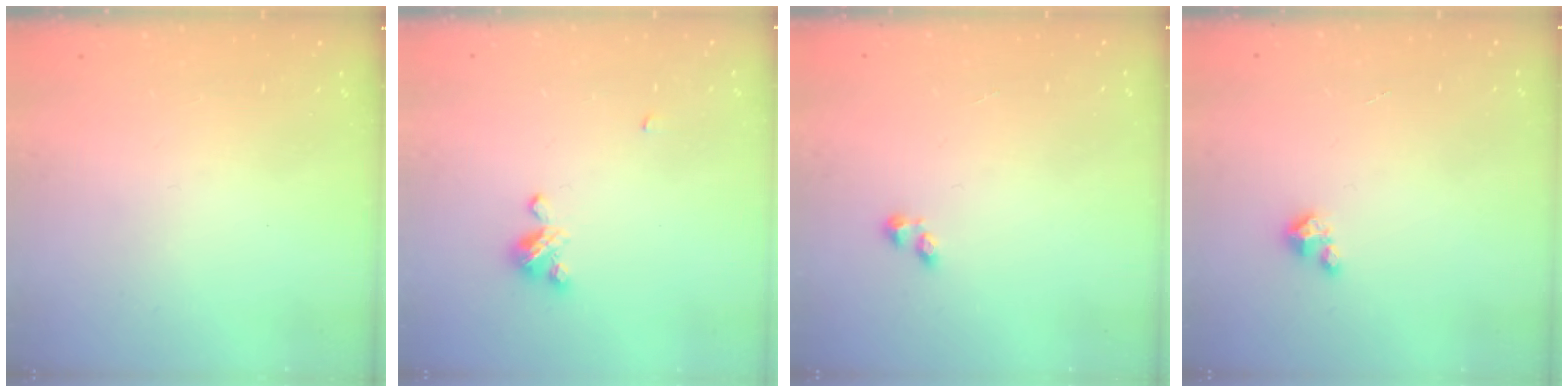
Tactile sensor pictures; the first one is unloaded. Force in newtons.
{"total": 5.1, "press": 5.0, "slide": 0.5}
{"total": 1.2, "press": 1.0, "slide": 0.6}
{"total": 1.5, "press": 1.5, "slide": 0.2}